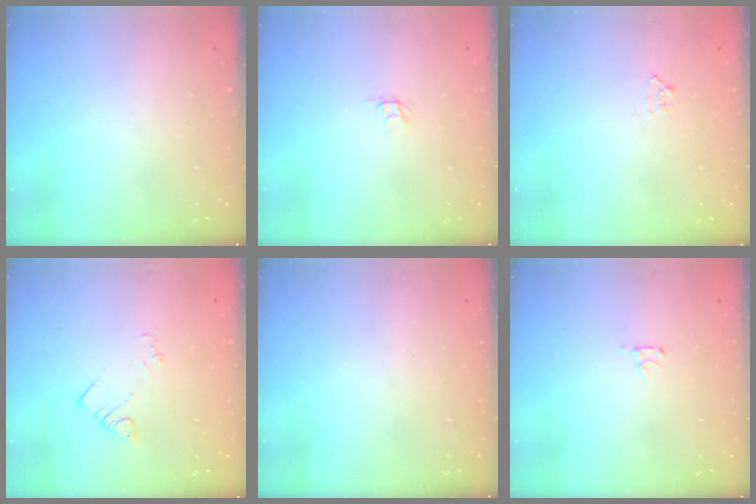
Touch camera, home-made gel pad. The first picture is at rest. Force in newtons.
{"total": 1.8, "press": 1.8, "slide": 0.1}
{"total": 4.6, "press": 4.5, "slide": 0.5}
{"total": 3.2, "press": 3.1, "slide": 0.5}
{"total": 0.0}
{"total": 2.5, "press": 2.4, "slide": 0.3}